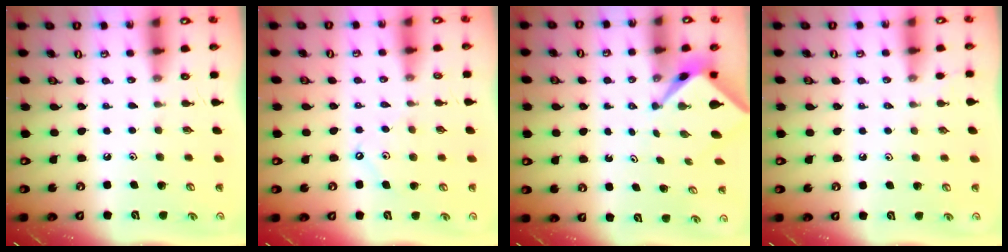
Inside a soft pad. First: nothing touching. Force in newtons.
{"total": 5.6, "press": 5.6, "slide": 0.4}
{"total": 2.4, "press": 2.4, "slide": 0.2}
{"total": 0.9, "press": 0.9, "slide": 0.2}